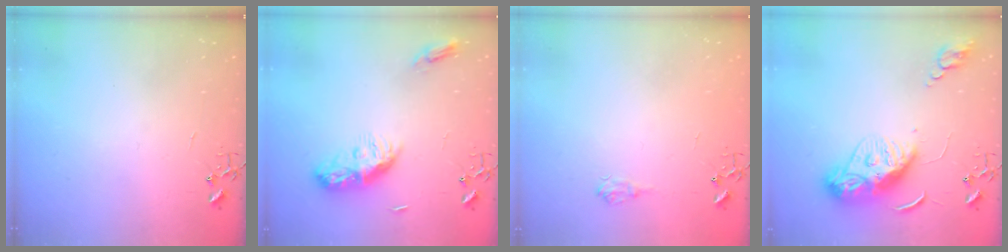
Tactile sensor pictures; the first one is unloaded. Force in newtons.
{"total": 11.2, "press": 11.2, "slide": 0.8}
{"total": 7.0, "press": 6.9, "slide": 0.9}
{"total": 12.5, "press": 12.4, "slide": 1.1}